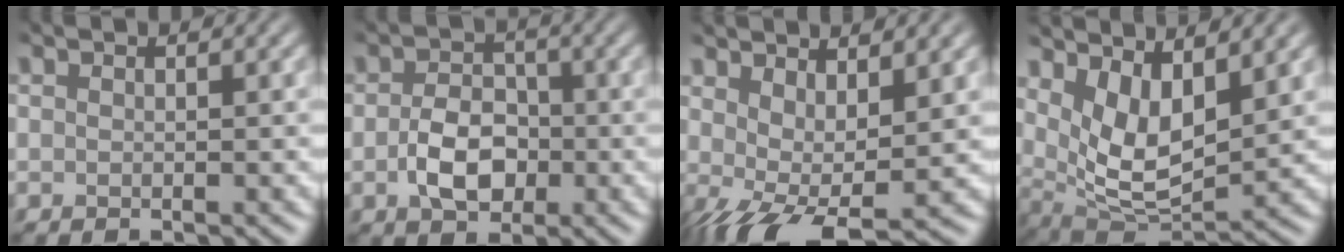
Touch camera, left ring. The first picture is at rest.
{"total": 3.8, "force": [-1.5, 2.5, 2.5], "torque": [-0.043, -0.003, -0.033]}
{"total": 6.1, "force": [-0.5, 2.4, 5.6], "torque": [-0.102, -0.008, -0.008]}
{"total": 5.6, "force": [2.0, 2.5, 4.5], "torque": [-0.089, -0.020, 0.036]}